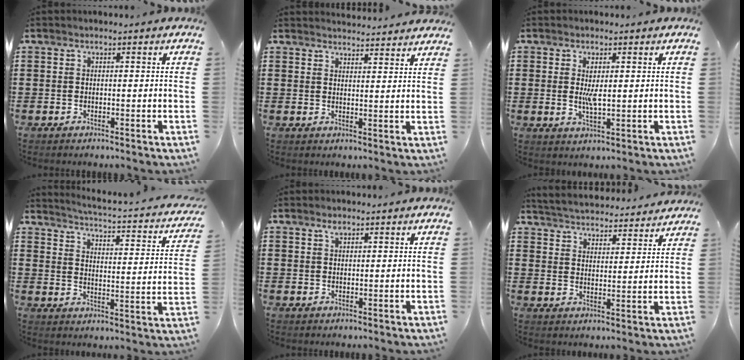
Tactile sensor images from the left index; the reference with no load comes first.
{"total": 2.7, "force": [2.7, -0.1, 0.0], "torque": [0.000, -0.016, 0.049]}
{"total": 3.5, "force": [0.6, 1.1, 3.2], "torque": [-0.065, 0.002, 0.010]}
{"total": 2.1, "force": [1.8, -0.4, 1.0], "torque": [-0.039, -0.028, 0.015]}
{"total": 1.2, "force": [0.9, 0.5, 0.6], "torque": [-0.014, 0.001, 0.017]}
{"total": 4.2, "force": [4.2, -0.1, -0.2], "torque": [-0.018, -0.032, 0.070]}